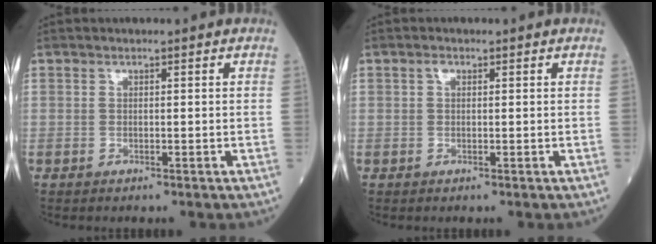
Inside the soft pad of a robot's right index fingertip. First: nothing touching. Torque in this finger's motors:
{"motor_torque": [0.19, 0.07, 0.09, 0.02]}